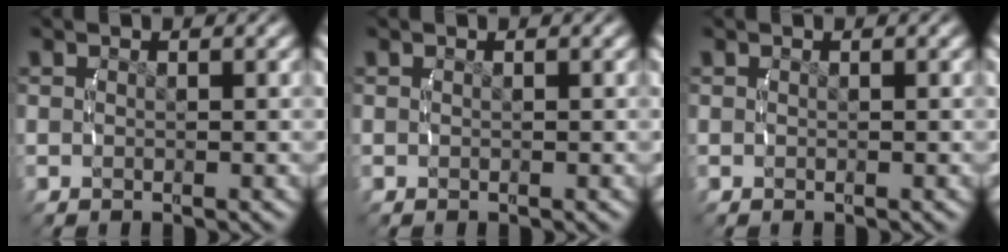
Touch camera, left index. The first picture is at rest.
{"total": 0.0}
{"total": 0.0}